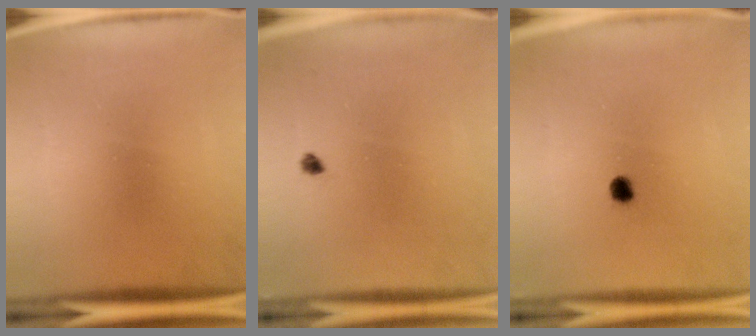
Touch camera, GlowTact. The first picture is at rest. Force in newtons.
{"total": 0.9}
{"total": 1.9}